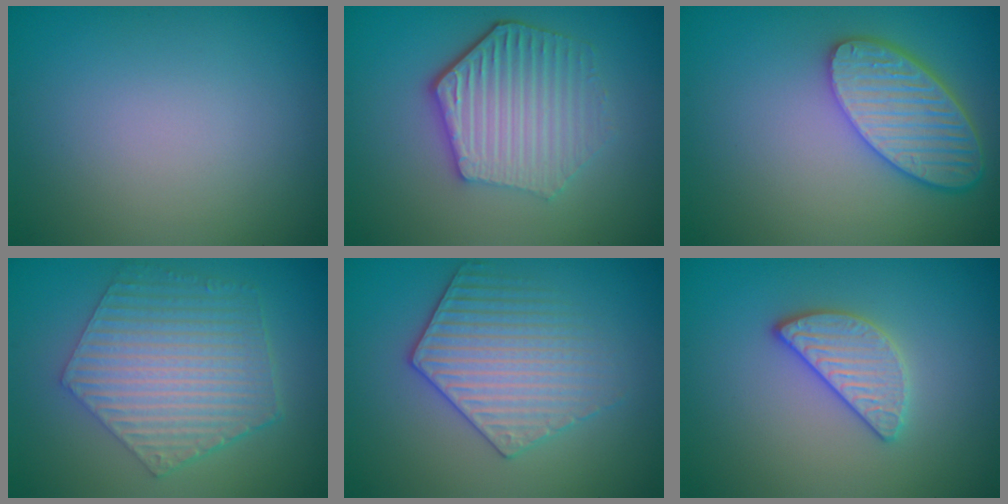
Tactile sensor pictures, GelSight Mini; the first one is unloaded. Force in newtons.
{"total": 5.5, "press": 4.3, "slide": 3.3}
{"total": 5.3, "press": 4.7, "slide": 2.5}
{"total": 6.5, "press": 4.7, "slide": 4.5}
{"total": 3.6, "press": 3.6, "slide": 0.7}
{"total": 3.0, "press": 2.8, "slide": 1.1}